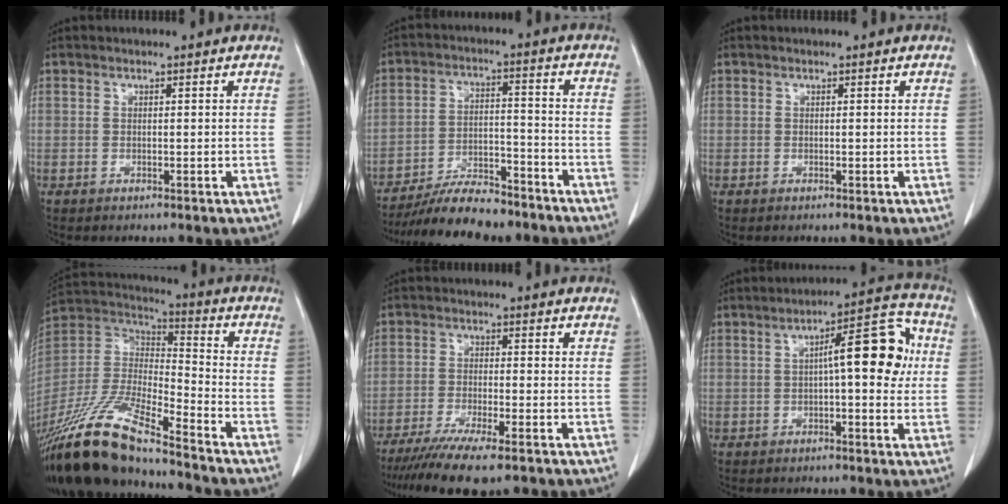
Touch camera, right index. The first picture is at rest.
{"total": 11.7, "force": [-10.3, 2.8, 4.9], "torque": [-0.079, 0.004, -0.172]}
{"total": 0.0}
{"total": 19.2, "force": [-15.4, 2.2, 11.3], "torque": [-0.250, -0.024, -0.298]}
{"total": 11.1, "force": [-8.6, 1.1, 6.9], "torque": [-0.106, -0.024, -0.137]}
{"total": 9.7, "force": [0.9, 2.0, 9.4], "torque": [-0.133, 0.033, 0.009]}